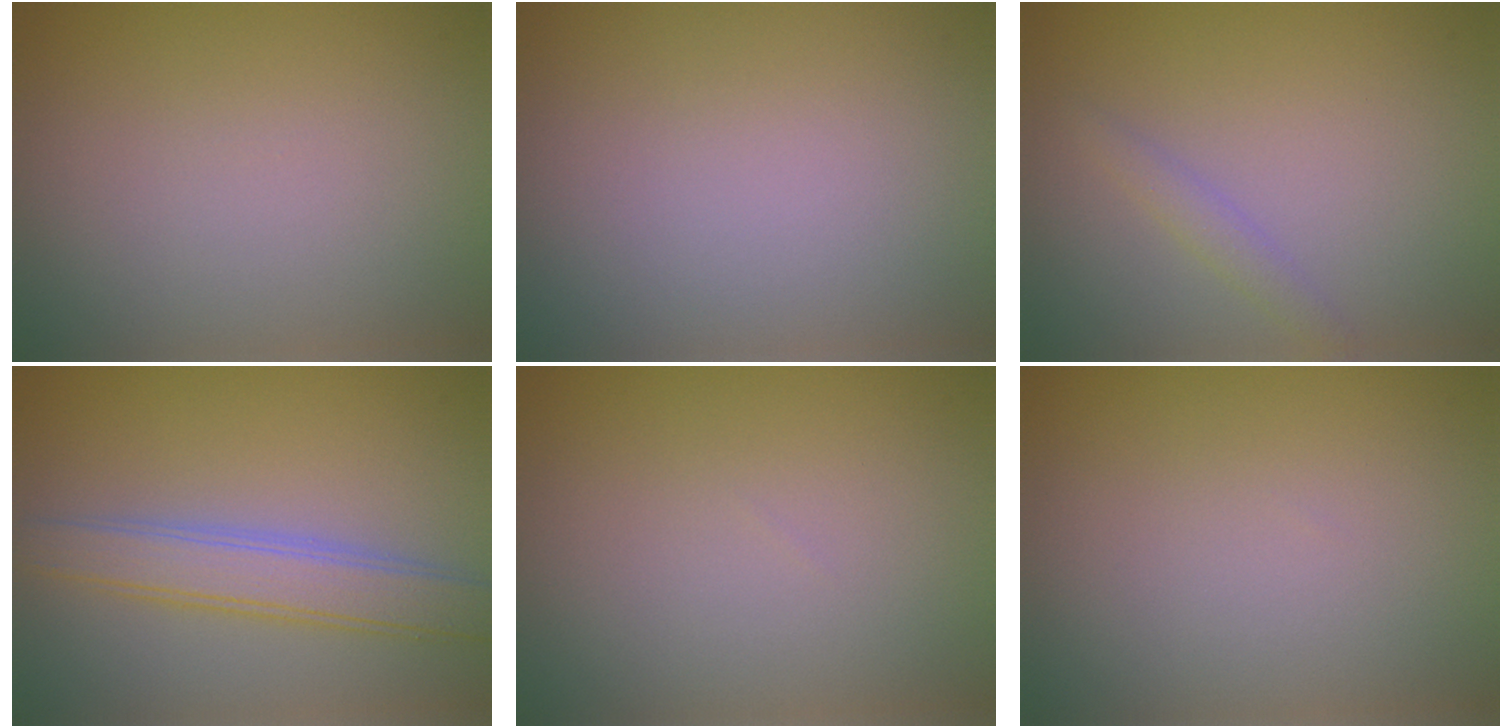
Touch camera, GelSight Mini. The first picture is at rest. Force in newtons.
{"total": 0.0}
{"total": 1.3, "press": 1.3, "slide": 0.1}
{"total": 4.1, "press": 4.1, "slide": 0.4}
{"total": 0.0}
{"total": 0.0}